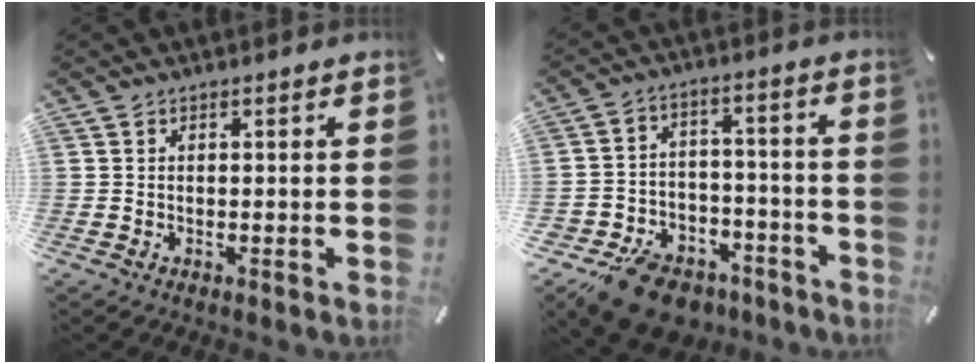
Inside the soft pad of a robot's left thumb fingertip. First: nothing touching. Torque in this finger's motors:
{"motor_torque": [0.47, 3.87, 0.34, 0.24, 0.17]}